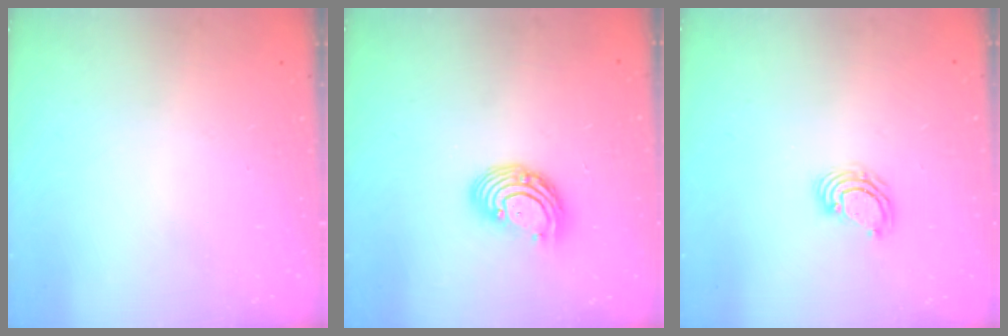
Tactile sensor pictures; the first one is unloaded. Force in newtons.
{"total": 8.1, "press": 8.0, "slide": 1.5}
{"total": 4.0, "press": 3.9, "slide": 0.3}